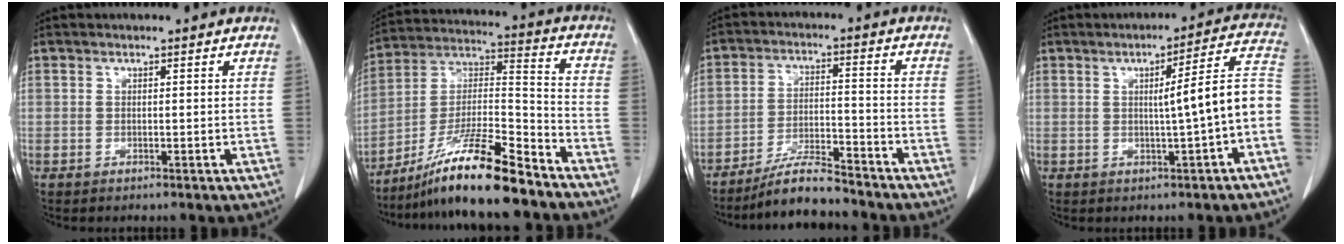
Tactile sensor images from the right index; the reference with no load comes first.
{"total": 16.0, "force": [-12.2, 0.8, 10.4], "torque": [-0.193, -0.005, -0.216]}
{"total": 8.3, "force": [-7.5, 1.0, 3.4], "torque": [-0.063, -0.006, -0.133]}
{"total": 9.2, "force": [-1.3, -0.2, 9.1], "torque": [-0.113, 0.024, -0.021]}